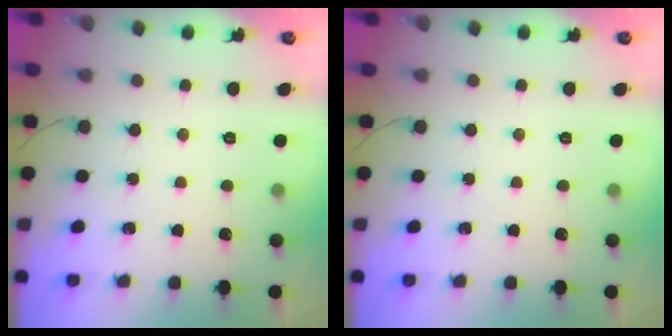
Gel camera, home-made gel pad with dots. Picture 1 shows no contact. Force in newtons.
{"total": 0.0}